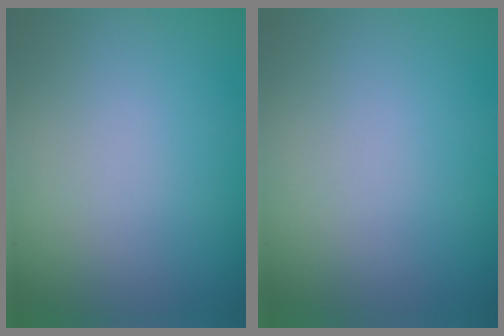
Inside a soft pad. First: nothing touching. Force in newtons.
{"total": 0.0}